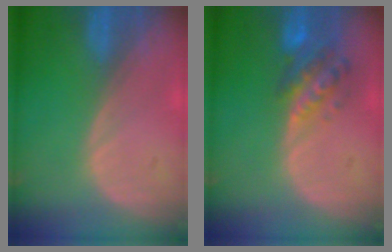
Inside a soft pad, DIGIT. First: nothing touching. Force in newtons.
{"total": 6.1, "press": 5.8, "slide": 2.0}